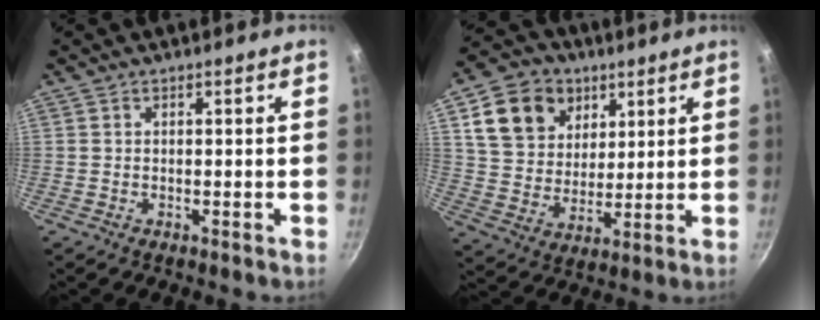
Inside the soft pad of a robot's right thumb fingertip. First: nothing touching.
{"total": 15.1, "force": [6.6, 11.8, 6.9], "torque": [-0.100, -0.013, 0.116]}